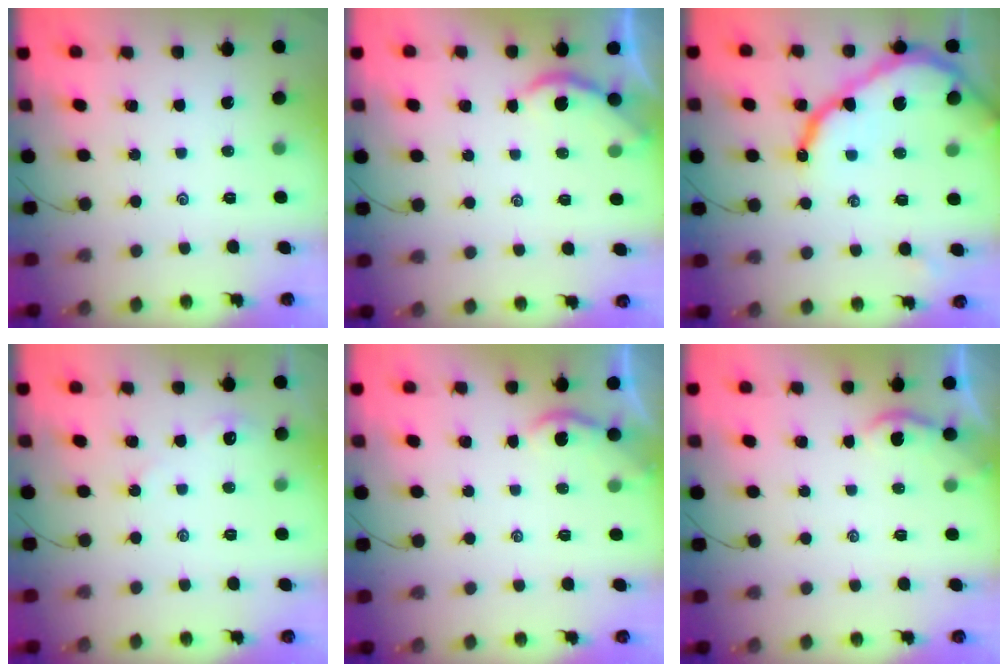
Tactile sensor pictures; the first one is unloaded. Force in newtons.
{"total": 2.4, "press": 2.3, "slide": 0.5}
{"total": 15.2, "press": 15.1, "slide": 1.6}
{"total": 2.5, "press": 2.5, "slide": 0.6}
{"total": 1.8, "press": 1.7, "slide": 0.5}
{"total": 2.0, "press": 1.9, "slide": 0.4}